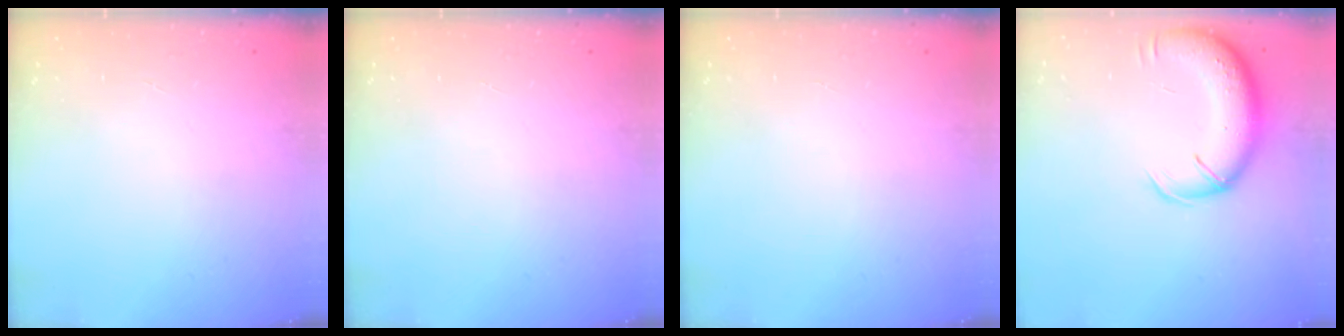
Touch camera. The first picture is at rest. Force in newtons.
{"total": 0.0}
{"total": 0.0}
{"total": 13.4, "press": 12.9, "slide": 3.5}